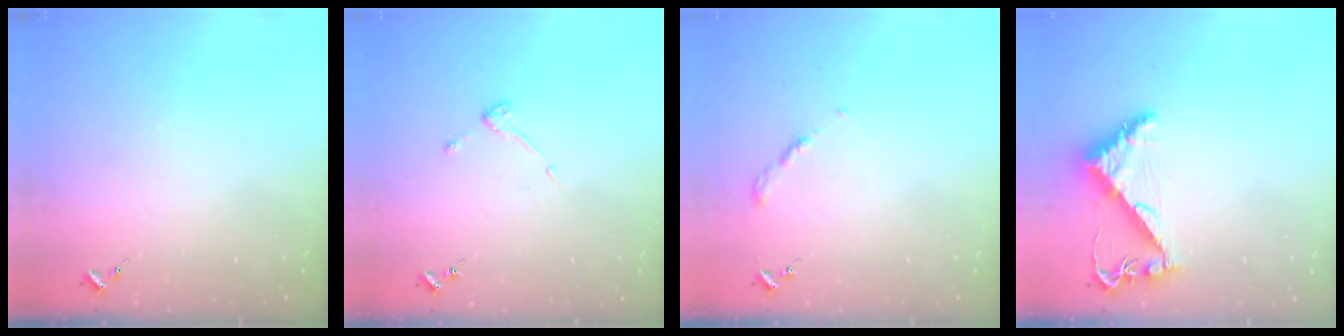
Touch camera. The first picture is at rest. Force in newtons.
{"total": 3.0, "press": 3.0, "slide": 0.6}
{"total": 2.7, "press": 2.6, "slide": 0.3}
{"total": 7.9, "press": 7.9, "slide": 0.8}